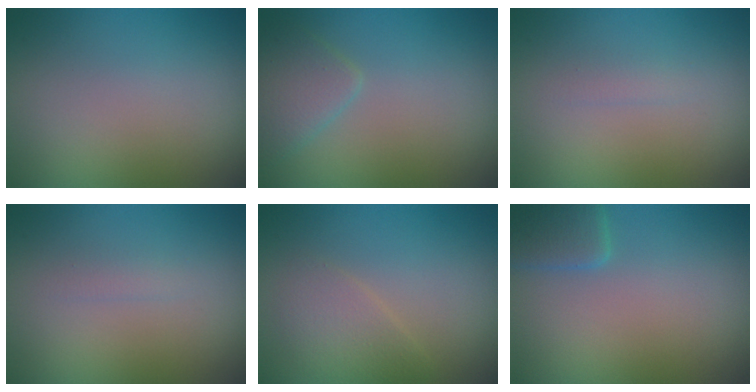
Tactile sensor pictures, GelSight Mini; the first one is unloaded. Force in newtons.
{"total": 2.4, "press": 2.4, "slide": 0.1}
{"total": 0.7, "press": 0.7, "slide": 0.0}
{"total": 0.7, "press": 0.7, "slide": 0.0}
{"total": 2.2, "press": 2.2, "slide": 0.1}
{"total": 2.5, "press": 2.5, "slide": 0.2}